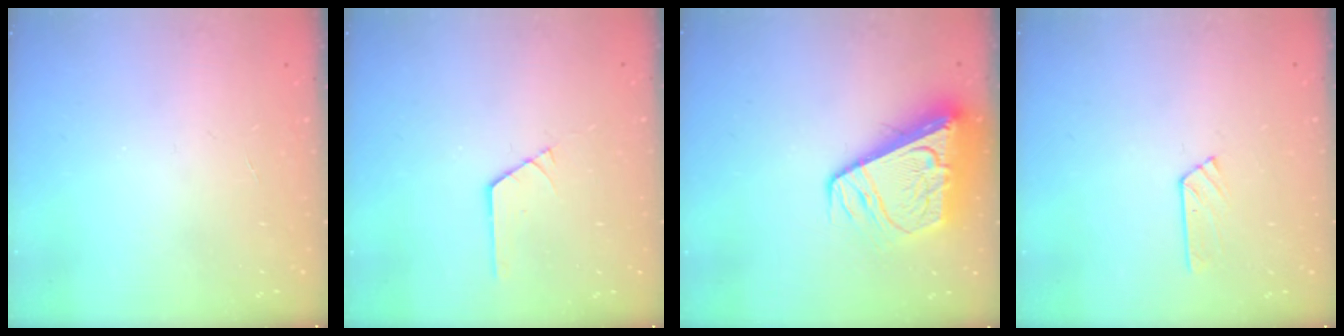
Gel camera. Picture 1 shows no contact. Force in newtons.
{"total": 1.1, "press": 1.0, "slide": 0.1}
{"total": 11.9, "press": 11.8, "slide": 1.3}
{"total": 5.3, "press": 5.2, "slide": 0.5}